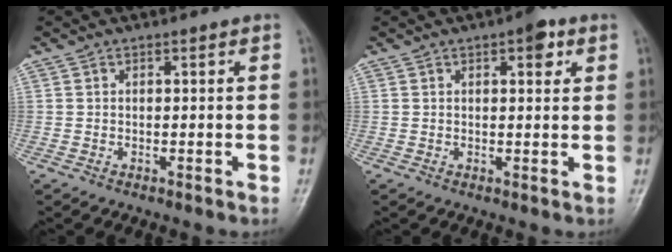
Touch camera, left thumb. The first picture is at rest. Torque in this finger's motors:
{"motor_torque": [0.53, 0.41, 0.28, -0.42, 0.01]}